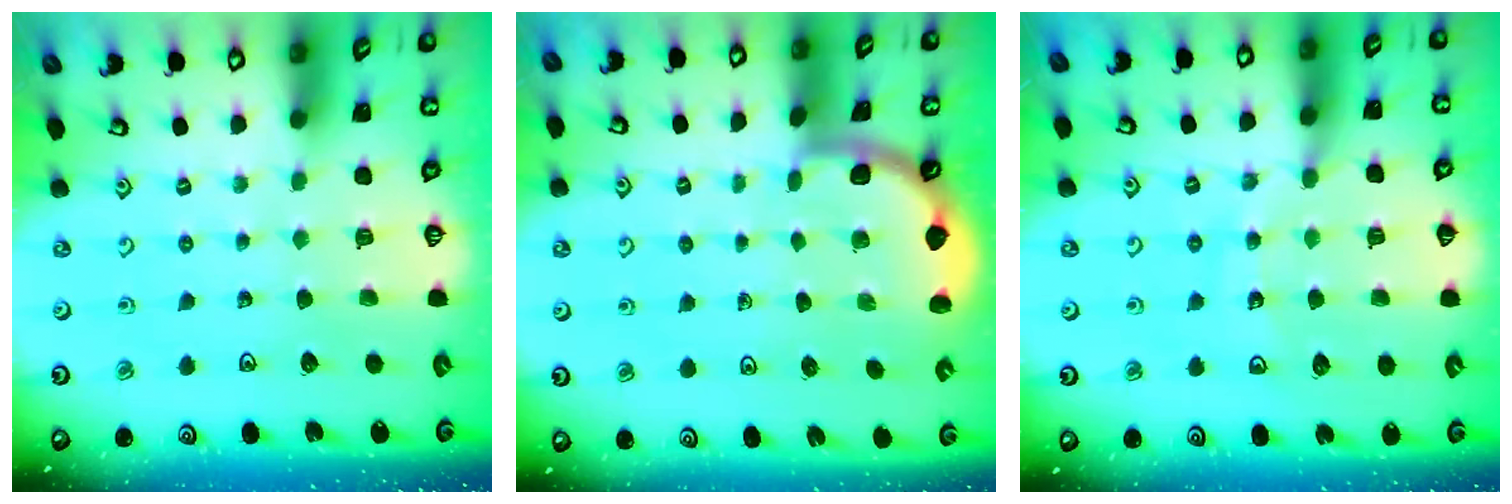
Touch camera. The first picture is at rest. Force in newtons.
{"total": 1.9, "press": 1.9, "slide": 0.0}
{"total": 12.2, "press": 11.7, "slide": 3.6}